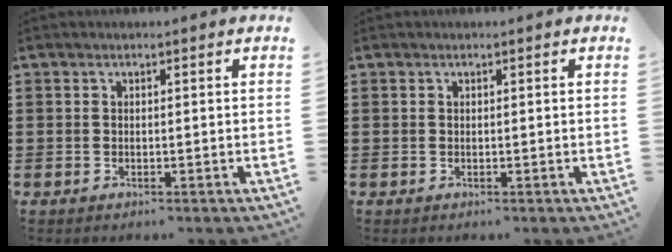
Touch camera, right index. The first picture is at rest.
{"total": 0.0}